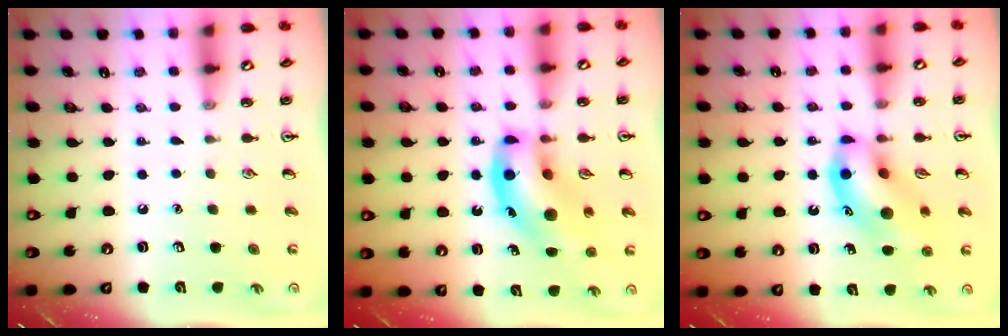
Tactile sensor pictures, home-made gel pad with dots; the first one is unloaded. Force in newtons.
{"total": 16.7, "press": 16.2, "slide": 4.3}
{"total": 12.6, "press": 12.3, "slide": 2.7}